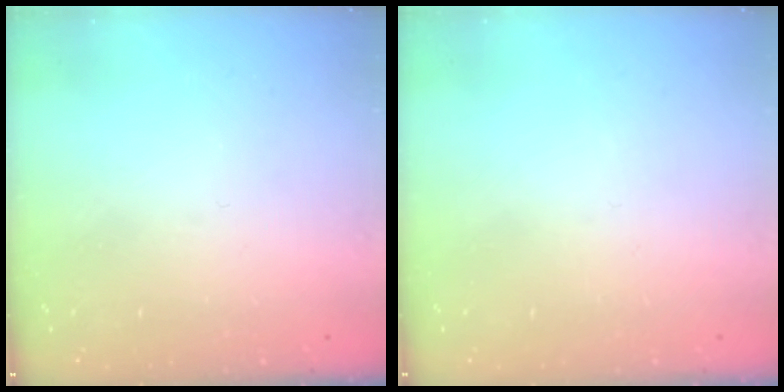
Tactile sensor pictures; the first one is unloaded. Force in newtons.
{"total": 1.9, "press": 1.9, "slide": 0.1}